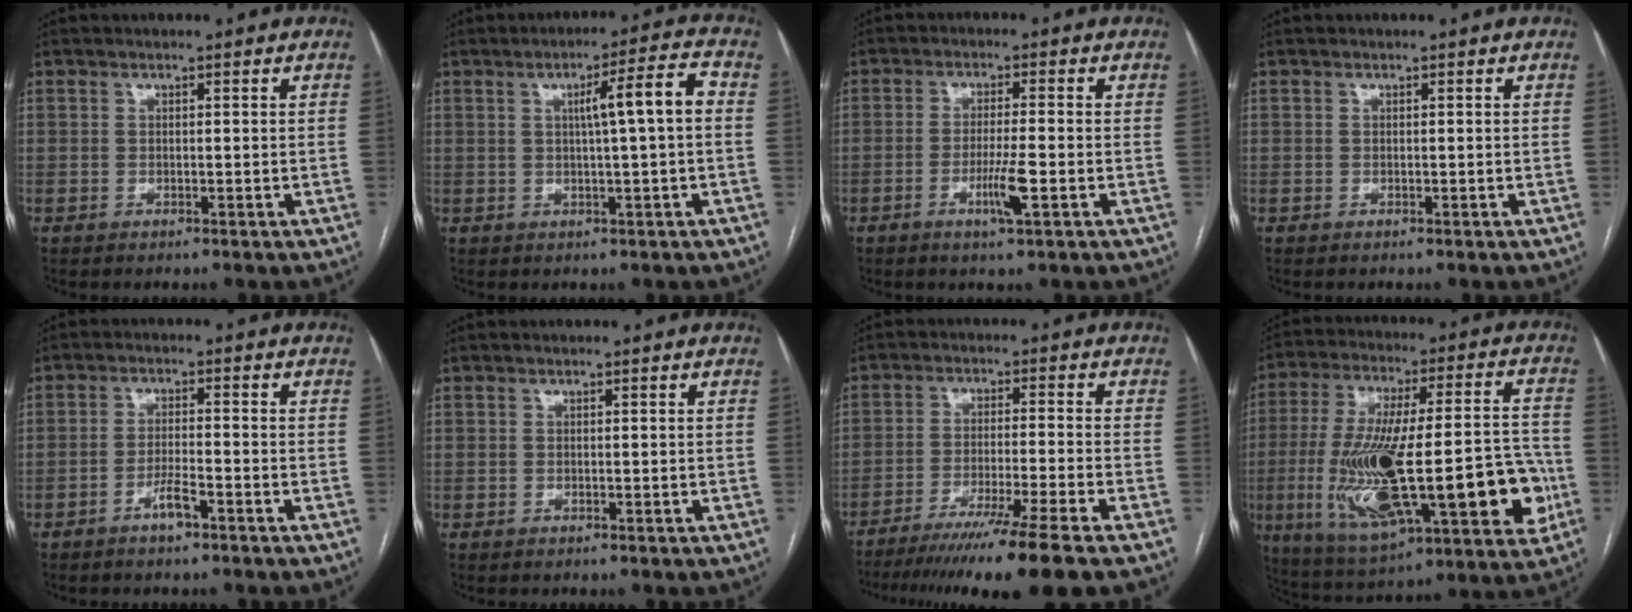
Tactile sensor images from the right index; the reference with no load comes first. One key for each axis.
{"total": 7.1, "fx": 0.7, "fy": -0.2, "fz": 7.0, "tx": -0.105, "ty": 0.013, "tz": 0.009}
{"total": 5.0, "fx": -1.8, "fy": -0.2, "fz": 4.6, "tx": -0.090, "ty": -0.009, "tz": -0.031}
{"total": 0.0}
{"total": 3.3, "fx": -2.2, "fy": 0.4, "fz": 2.4, "tx": -0.045, "ty": 0.001, "tz": -0.039}
{"total": 0.0}
{"total": 15.1, "fx": -11.9, "fy": -2.5, "fz": 8.9, "tx": -0.133, "ty": -0.043, "tz": -0.188}
{"total": 28.9, "fx": -6.4, "fy": 7.3, "fz": 27.2, "tx": -0.454, "ty": -0.001, "tz": -0.082}